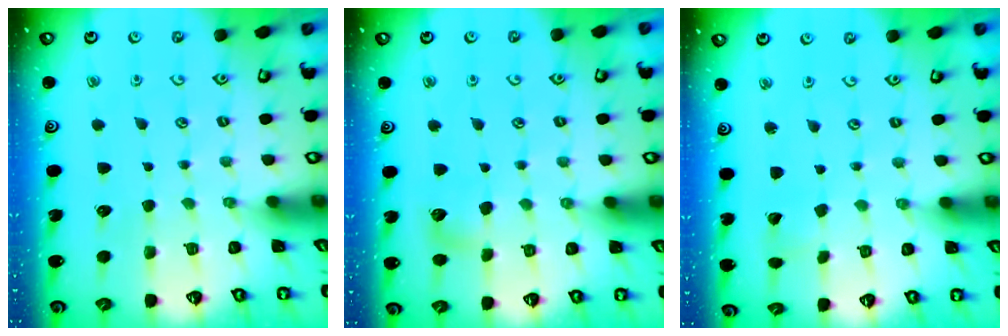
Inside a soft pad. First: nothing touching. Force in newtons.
{"total": 5.9, "press": 5.9, "slide": 0.8}
{"total": 0.5, "press": 0.5, "slide": 0.0}